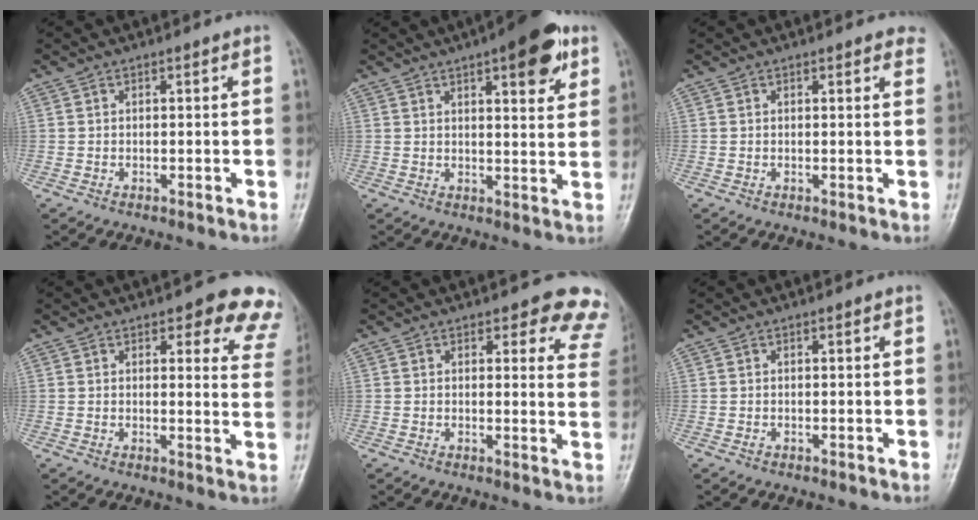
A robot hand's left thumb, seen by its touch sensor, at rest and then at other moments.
{"total": 11.3, "force": [5.9, 3.8, 8.8], "torque": [-0.091, -0.020, 0.073]}
{"total": 2.4, "force": [1.7, 0.9, 1.4], "torque": [-0.001, -0.001, 0.015]}
{"total": 11.3, "force": [8.2, 4.5, 6.3], "torque": [-0.017, -0.035, 0.069]}
{"total": 10.0, "force": [8.3, 4.1, 3.8], "torque": [0.014, -0.040, 0.061]}
{"total": 0.5, "force": [0.0, 0.3, 0.4], "torque": [-0.003, 0.001, 0.000]}